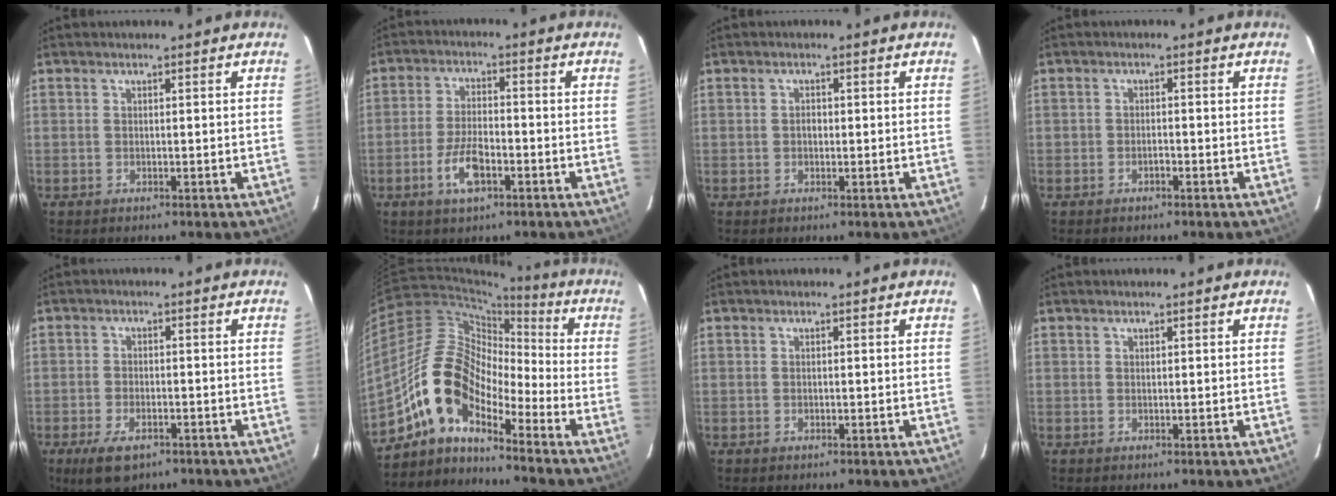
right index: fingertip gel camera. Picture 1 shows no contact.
{"total": 7.1, "force": [-3.3, 2.8, 5.6], "torque": [-0.121, -0.003, -0.061]}
{"total": 1.2, "force": [-0.1, 1.0, 0.6], "torque": [-0.011, 0.004, -0.002]}
{"total": 0.7, "force": [-0.4, 0.2, 0.5], "torque": [-0.009, 0.003, -0.008]}
{"total": 7.1, "force": [-4.3, 3.3, 4.5], "torque": [-0.108, -0.017, -0.073]}
{"total": 11.7, "force": [-7.9, 5.3, 6.8], "torque": [-0.117, 0.024, -0.167]}
{"total": 0.0}
{"total": 0.0}